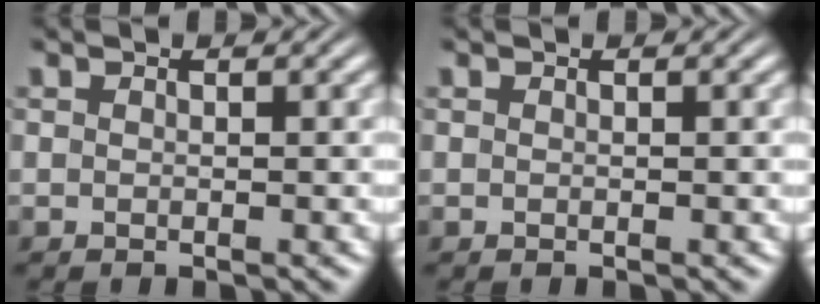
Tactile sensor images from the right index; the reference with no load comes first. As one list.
[{"total": 0.0}]